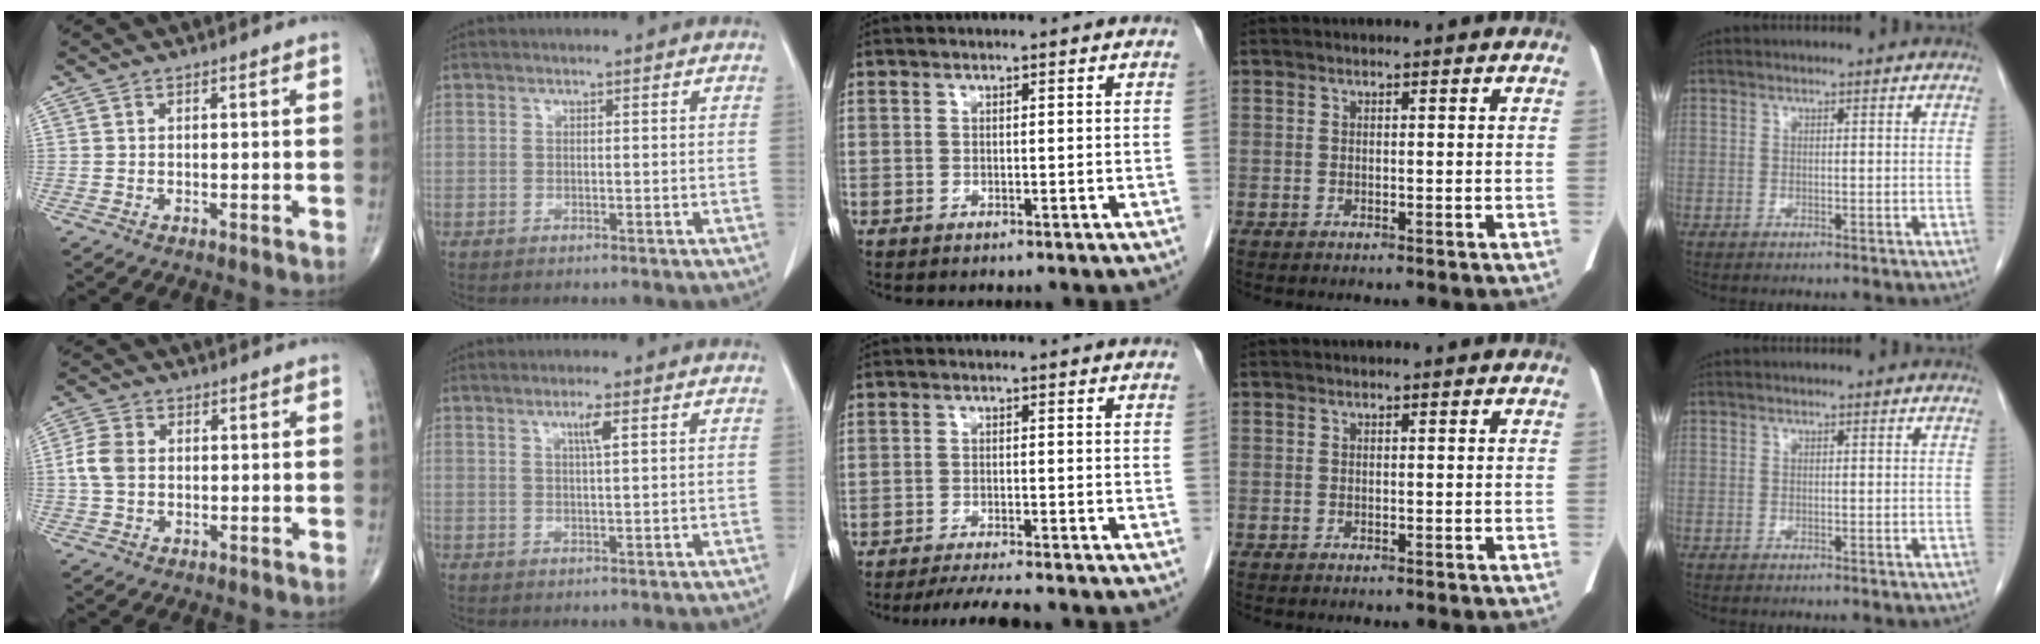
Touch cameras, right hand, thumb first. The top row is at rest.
{"thumb": {"total": 5.0, "force": [0.0, 3.6, 3.4], "torque": [-0.077, 0.009, -0.005]}, "index": {"total": 2.4, "force": [1.1, -0.1, 2.2], "torque": [-0.040, 0.001, 0.019]}, "middle": {"total": 5.2, "force": [-4.6, -0.2, 2.3], "torque": [-0.035, -0.018, -0.076]}}